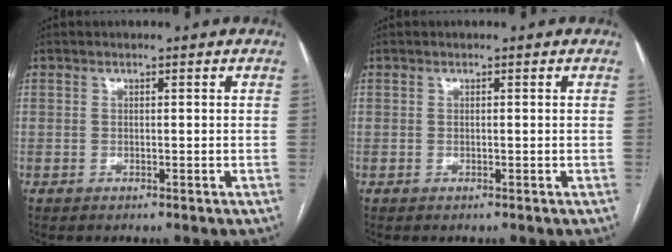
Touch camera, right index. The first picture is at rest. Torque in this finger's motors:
{"motor_torque": [0.00, 0.00, 0.00, 0.00]}